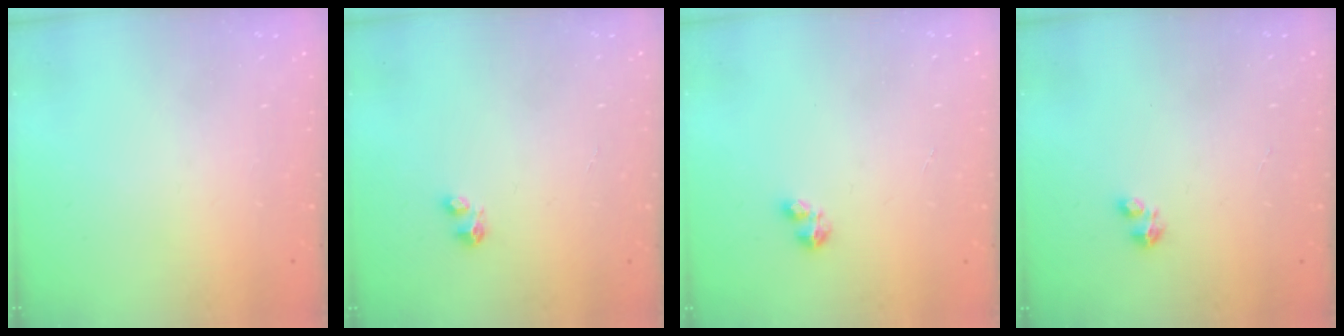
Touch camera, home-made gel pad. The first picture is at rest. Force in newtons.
{"total": 2.8, "press": 2.8, "slide": 0.4}
{"total": 1.9, "press": 1.9, "slide": 0.4}
{"total": 1.8, "press": 1.8, "slide": 0.4}